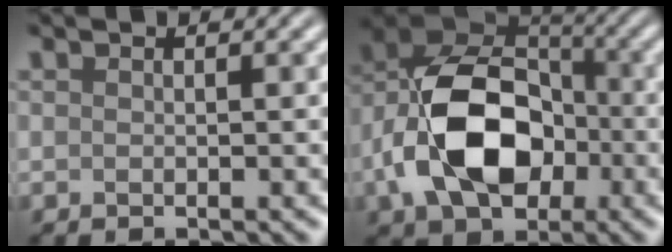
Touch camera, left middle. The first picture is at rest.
{"total": 11.4, "force": [-2.3, 7.6, 8.1], "torque": [-0.161, 0.008, -0.045]}